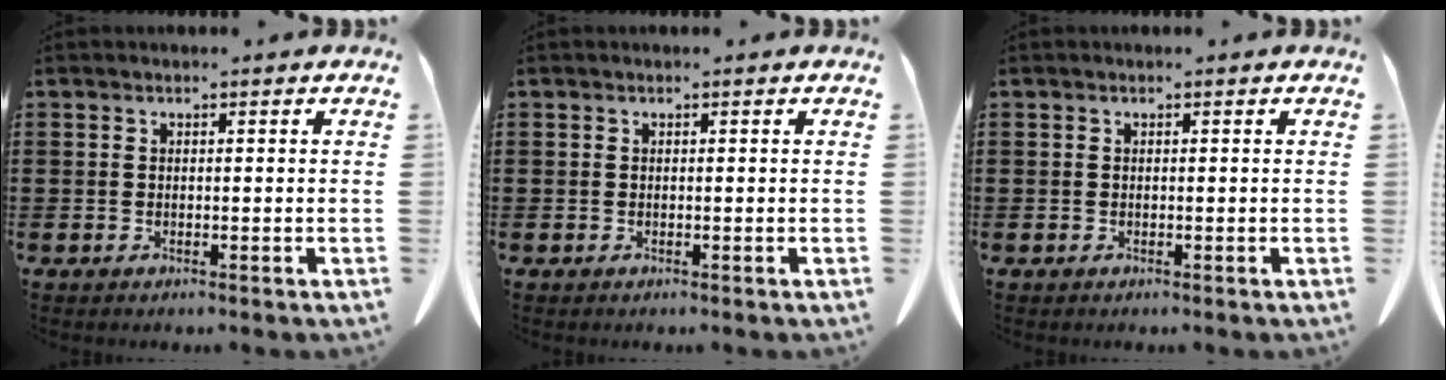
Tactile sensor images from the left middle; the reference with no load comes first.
{"total": 0.0}
{"total": 0.0}